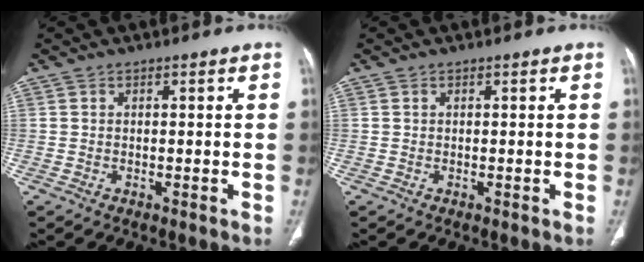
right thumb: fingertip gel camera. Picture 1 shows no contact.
{"total": 0.0}